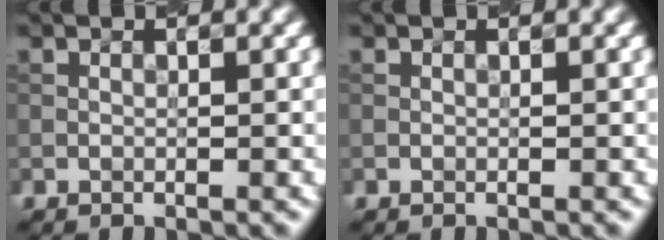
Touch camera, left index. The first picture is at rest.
{"total": 0.0}